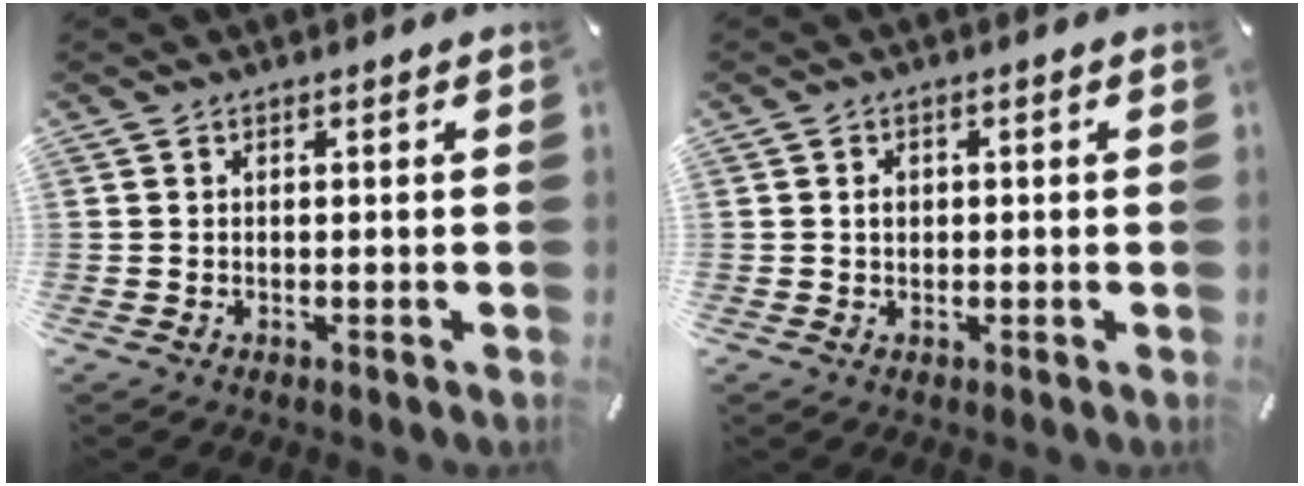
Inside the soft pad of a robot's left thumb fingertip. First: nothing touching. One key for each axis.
{"total": 1.9, "fx": 0.1, "fy": 1.6, "fz": 1.0, "tx": -0.013, "ty": 0.002, "tz": -0.002}